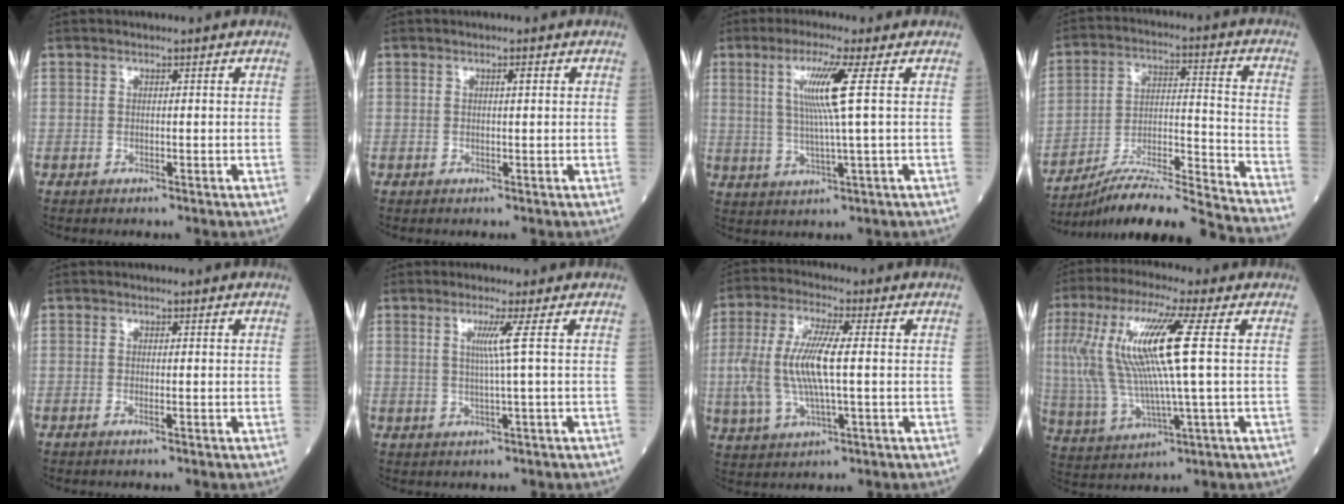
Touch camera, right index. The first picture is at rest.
{"total": 1.0, "force": [0.4, 0.1, 0.9], "torque": [-0.008, 0.002, 0.005]}
{"total": 7.5, "force": [2.0, -1.5, 7.1], "torque": [-0.136, -0.003, 0.043]}
{"total": 20.7, "force": [-19.1, -1.6, 7.6], "torque": [-0.110, -0.005, -0.304]}
{"total": 0.7, "force": [-0.2, -0.1, 0.7], "torque": [-0.016, -0.002, -0.005]}
{"total": 3.4, "force": [0.9, -1.5, 2.9], "torque": [-0.052, -0.006, 0.018]}
{"total": 10.6, "force": [0.2, 2.4, 10.3], "torque": [-0.232, 0.006, 0.003]}
{"total": 15.8, "force": [3.0, 0.8, 15.5], "torque": [-0.343, 0.011, 0.055]}